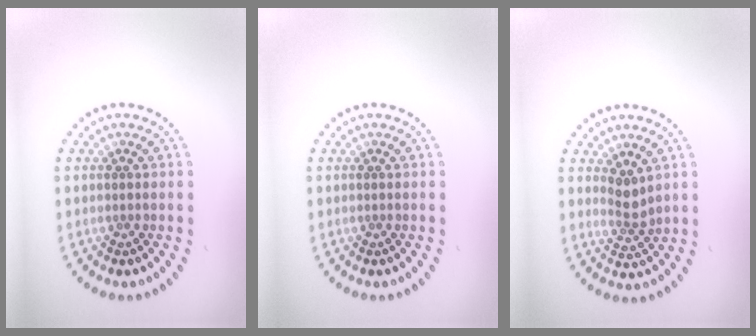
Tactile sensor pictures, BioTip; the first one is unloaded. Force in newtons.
{"total": 0.0}
{"total": 2.1, "press": 1.7, "slide": 1.3}